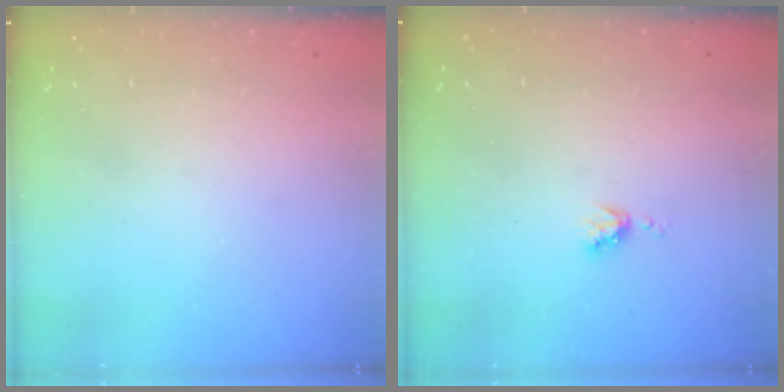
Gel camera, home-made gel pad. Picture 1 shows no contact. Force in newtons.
{"total": 3.8, "press": 3.7, "slide": 0.6}